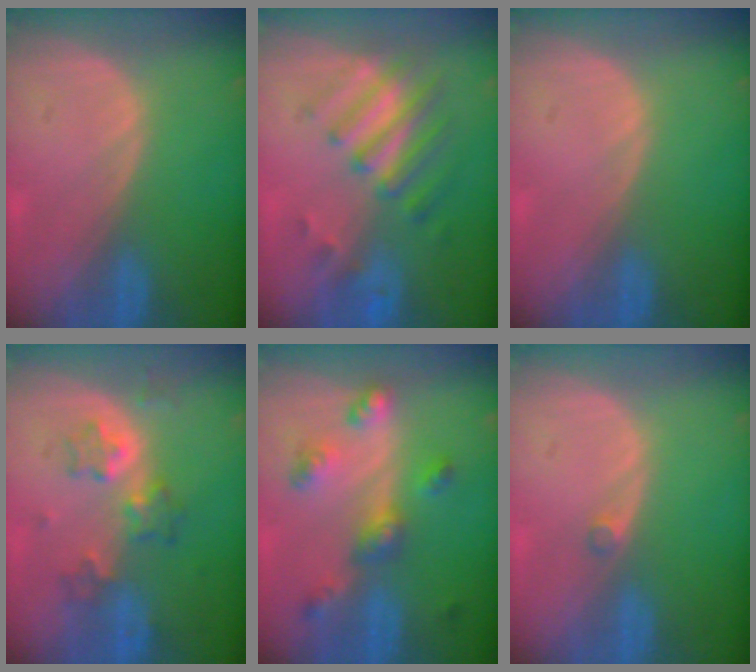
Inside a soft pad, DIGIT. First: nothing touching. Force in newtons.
{"total": 7.9, "press": 7.1, "slide": 3.6}
{"total": 0.0}
{"total": 5.6, "press": 5.6, "slide": 0.4}
{"total": 6.8, "press": 6.0, "slide": 3.2}
{"total": 1.0, "press": 0.9, "slide": 0.5}